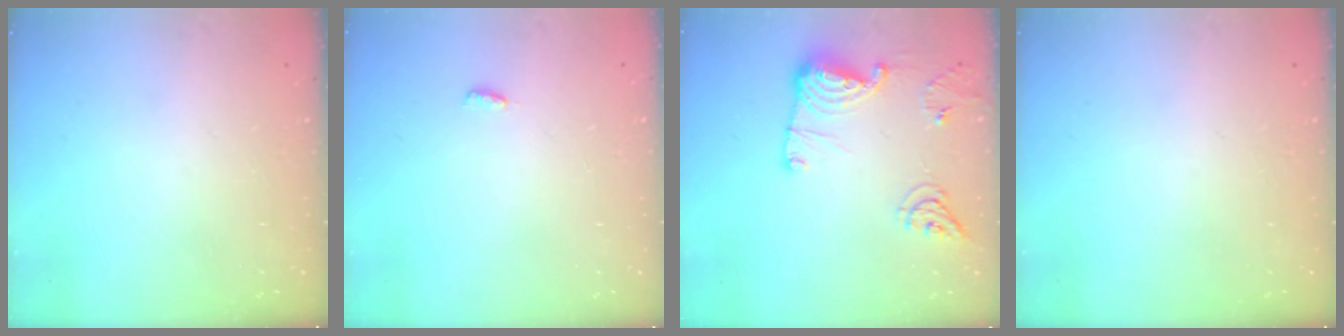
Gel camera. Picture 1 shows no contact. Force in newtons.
{"total": 3.1, "press": 2.7, "slide": 1.5}
{"total": 12.9, "press": 12.9, "slide": 0.7}
{"total": 0.0}